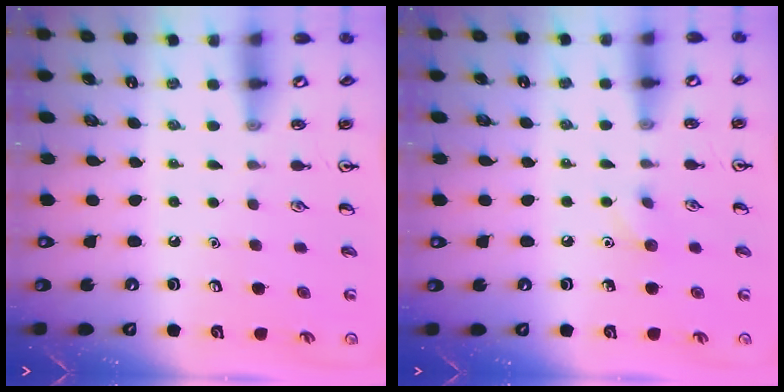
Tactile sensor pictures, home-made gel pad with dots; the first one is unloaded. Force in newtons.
{"total": 5.1, "press": 5.0, "slide": 1.2}